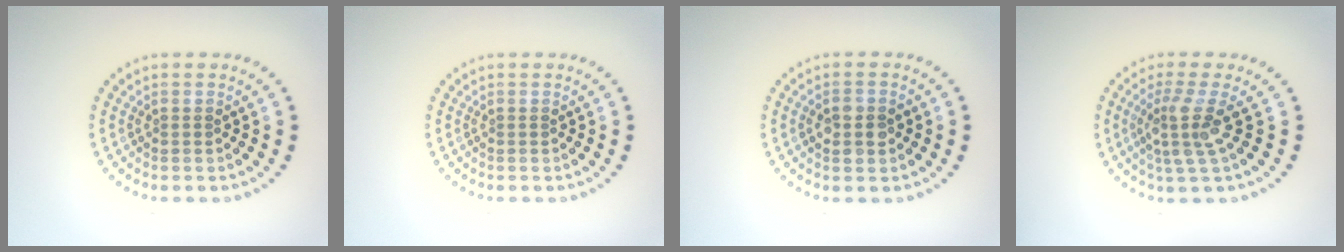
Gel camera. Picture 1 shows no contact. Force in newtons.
{"total": 0.0}
{"total": 2.7, "press": 2.7, "slide": 0.1}
{"total": 3.2, "press": 2.3, "slide": 2.2}